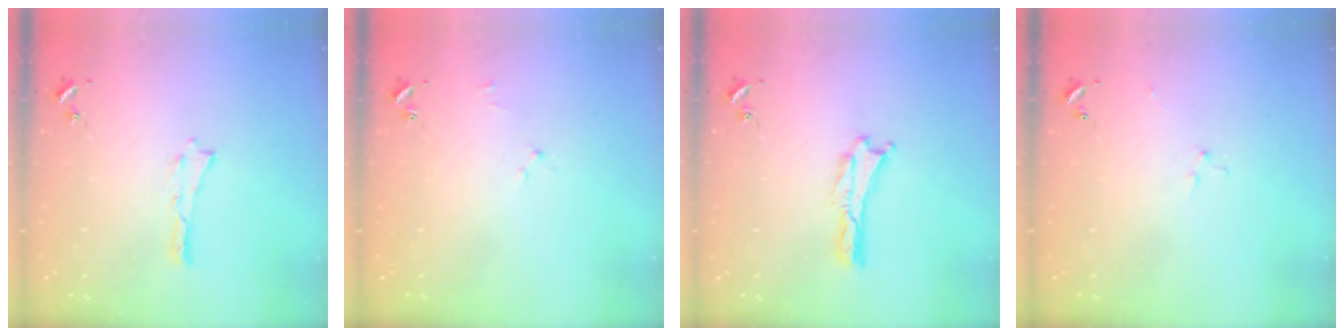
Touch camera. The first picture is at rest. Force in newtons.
{"total": 1.7, "press": 1.6, "slide": 0.3}
{"total": 0.0}
{"total": 2.9, "press": 2.9, "slide": 0.3}